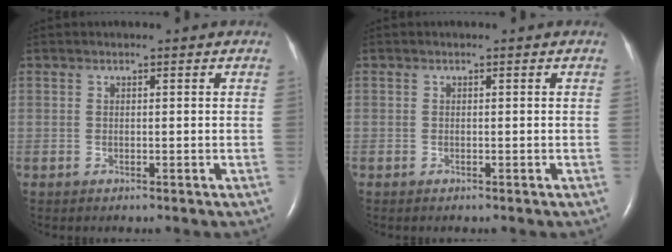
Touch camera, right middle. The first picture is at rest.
{"total": 0.0}